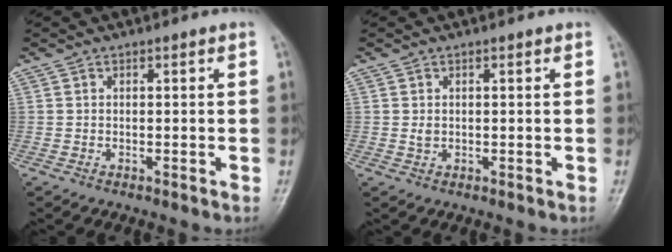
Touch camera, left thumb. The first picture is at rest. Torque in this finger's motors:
{"motor_torque": [0.64, 0.38, 0.34, 0.01, 0.00]}